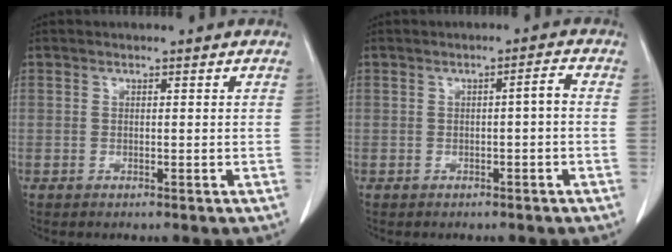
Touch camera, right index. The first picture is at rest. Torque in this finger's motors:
{"motor_torque": [0.23, -0.11, 0.07, 0.03]}